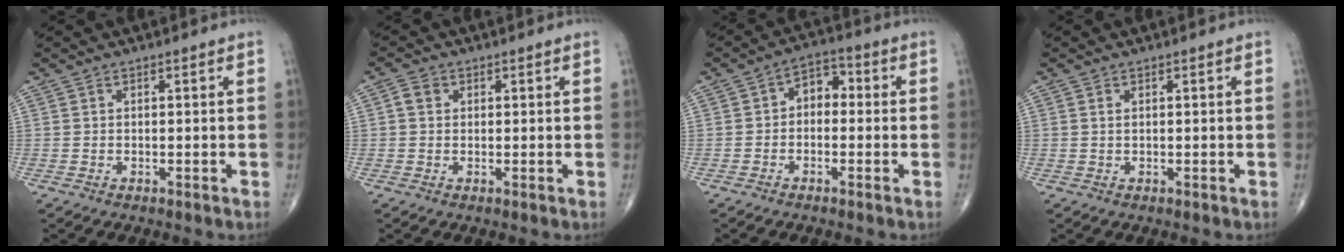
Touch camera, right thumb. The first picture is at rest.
{"total": 2.3, "force": [0.5, 1.9, 1.2], "torque": [-0.018, 0.005, 0.008]}
{"total": 5.0, "force": [-0.3, 3.5, 3.5], "torque": [-0.030, 0.025, -0.022]}
{"total": 0.6, "force": [0.2, 0.3, 0.5], "torque": [-0.012, 0.003, 0.005]}